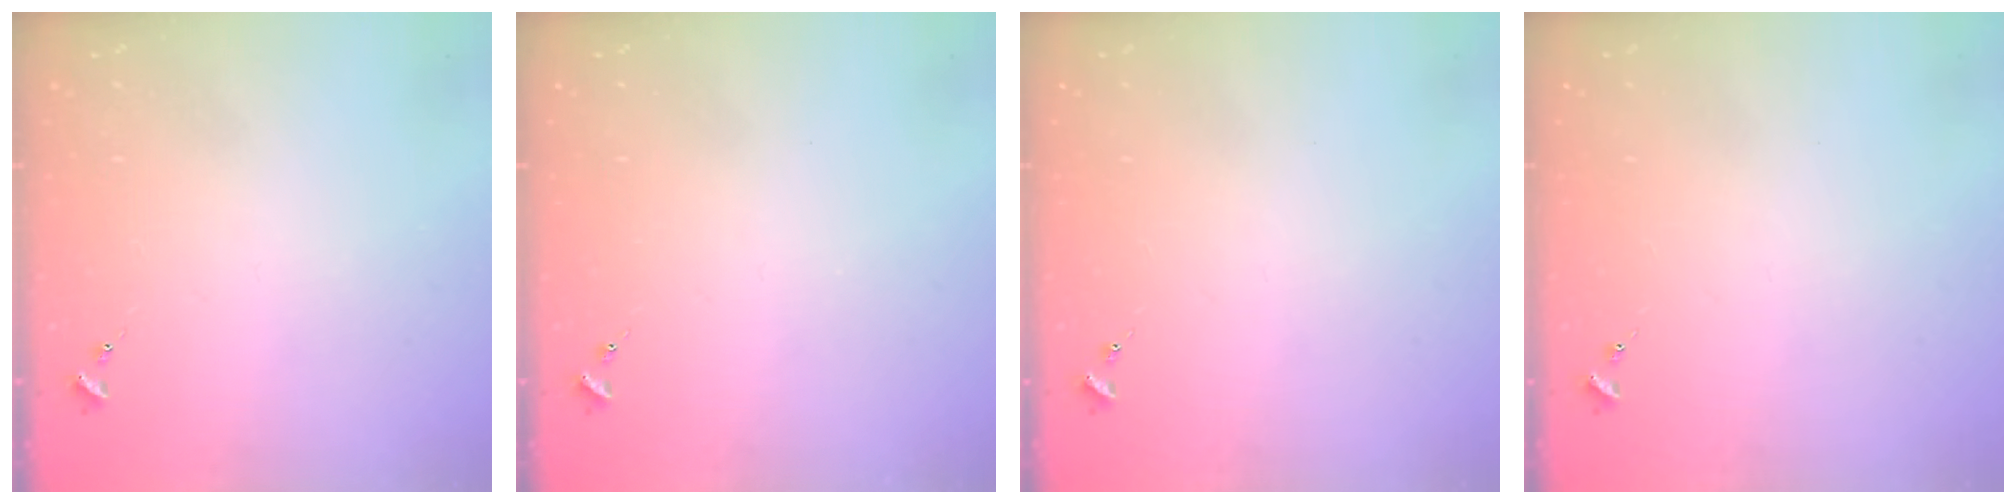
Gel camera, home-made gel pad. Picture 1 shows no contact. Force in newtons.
{"total": 0.0}
{"total": 0.0}
{"total": 0.0}